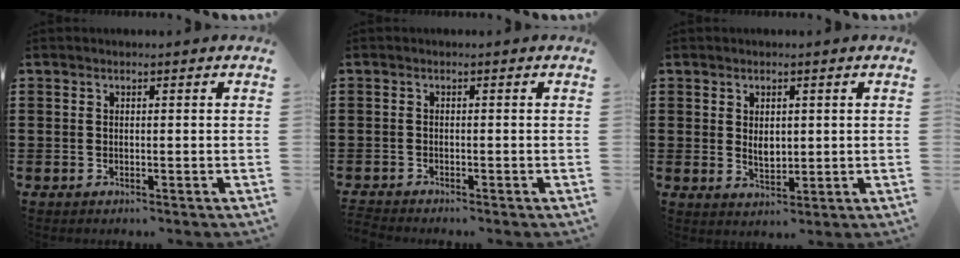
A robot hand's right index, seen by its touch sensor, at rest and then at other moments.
{"total": 1.3, "force": [-1.3, -0.1, -0.1], "torque": [-0.001, 0.000, -0.028]}
{"total": 2.8, "force": [0.4, 1.6, 2.2], "torque": [-0.038, 0.003, 0.005]}